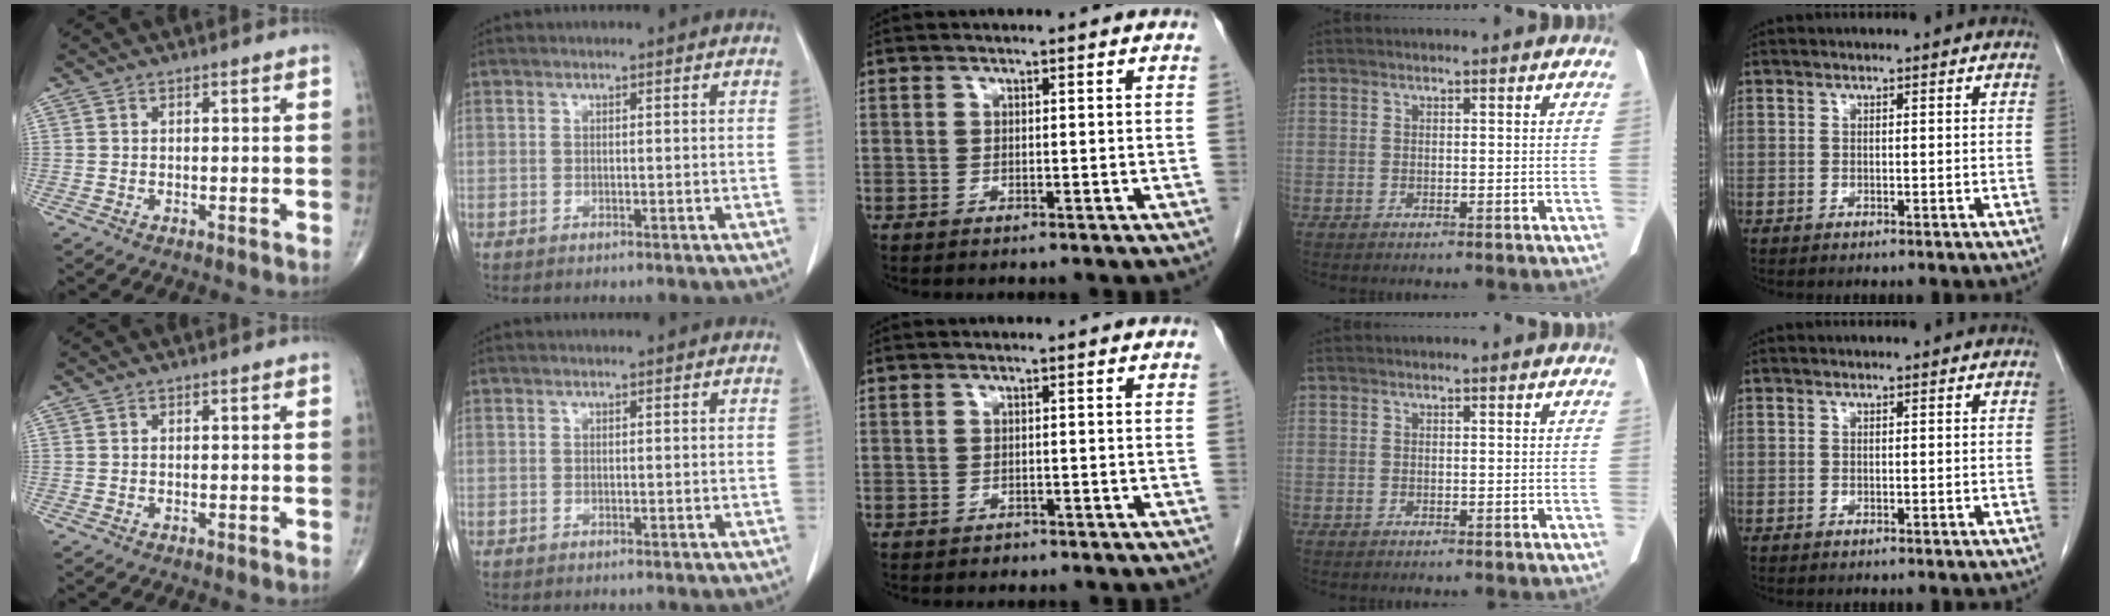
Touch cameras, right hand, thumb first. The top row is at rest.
{"middle": {"total": 0.7, "force": [-0.5, 0.5, 0.0], "torque": [-0.005, 0.001, -0.008]}}